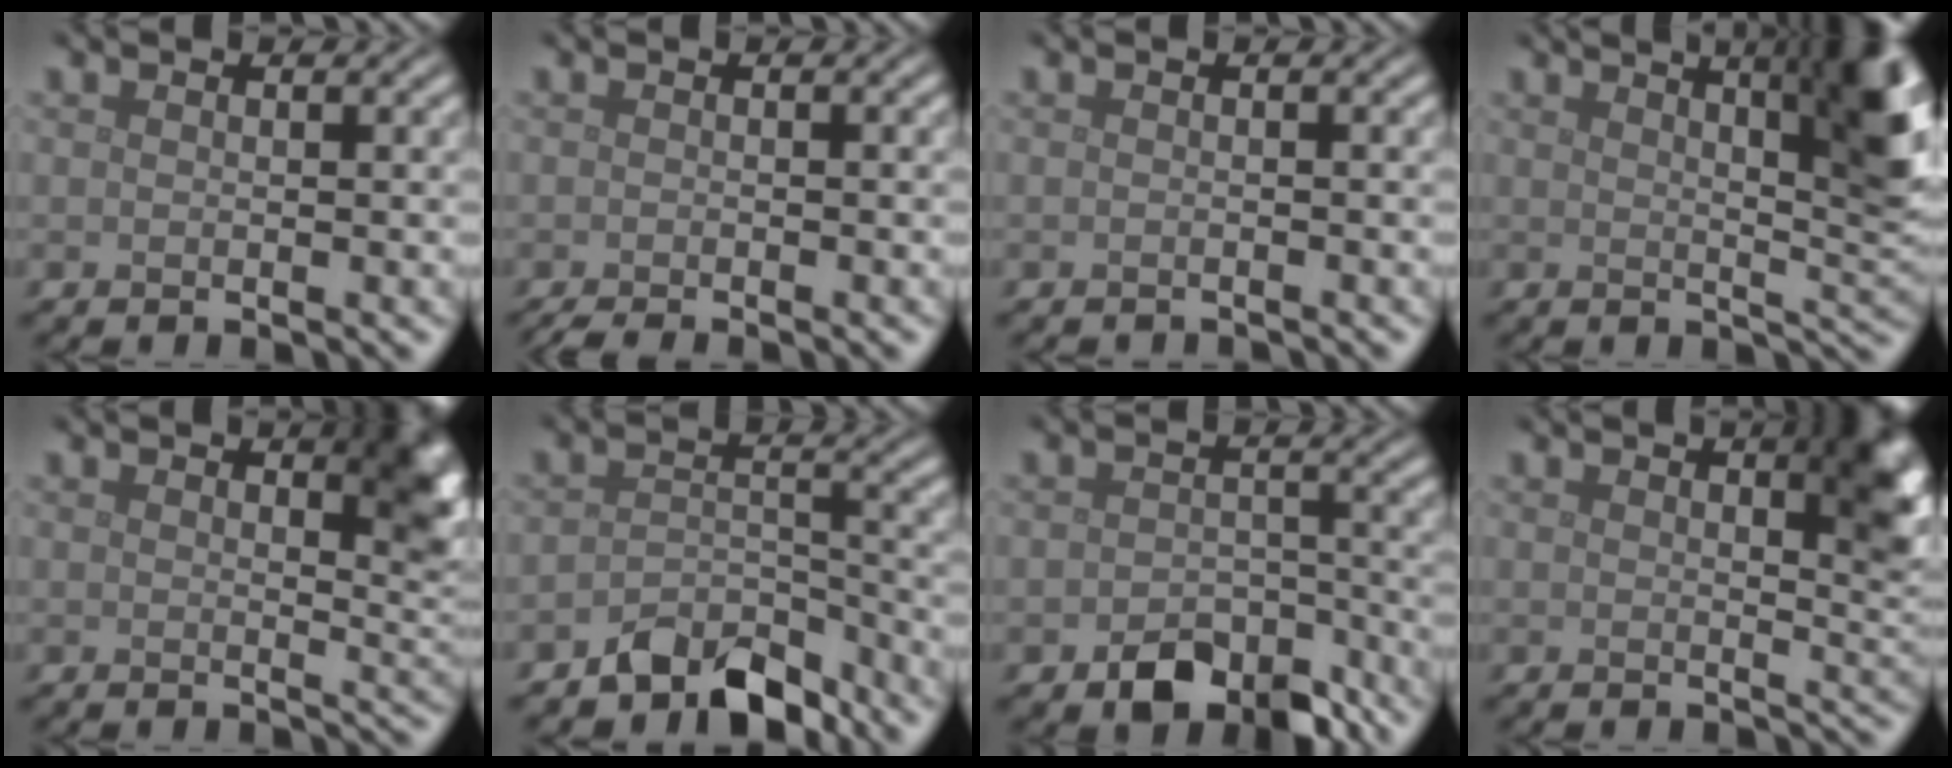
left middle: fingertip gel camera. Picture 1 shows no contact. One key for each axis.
{"total": 2.2, "fx": -1.9, "fy": 0.3, "fz": 1.1, "tx": -0.016, "ty": -0.003, "tz": -0.034}
{"total": 1.1, "fx": -1.1, "fy": 0.0, "fz": 0.1, "tx": 0.002, "ty": -0.005, "tz": -0.019}
{"total": 11.1, "fx": 4.7, "fy": 3.6, "fz": 9.4, "tx": -0.085, "ty": 0.034, "tz": 0.054}
{"total": 5.0, "fx": 2.2, "fy": 1.7, "fz": 4.1, "tx": -0.035, "ty": 0.002, "tz": 0.032}
{"total": 5.2, "fx": -4.1, "fy": 2.3, "fz": 2.1, "tx": -0.026, "ty": -0.001, "tz": -0.073}
{"total": 5.4, "fx": -3.7, "fy": 3.0, "fz": 2.5, "tx": -0.034, "ty": -0.008, "tz": -0.060}
{"total": 6.6, "fx": 2.5, "fy": 2.4, "fz": 5.6, "tx": -0.044, "ty": 0.010, "tz": 0.033}